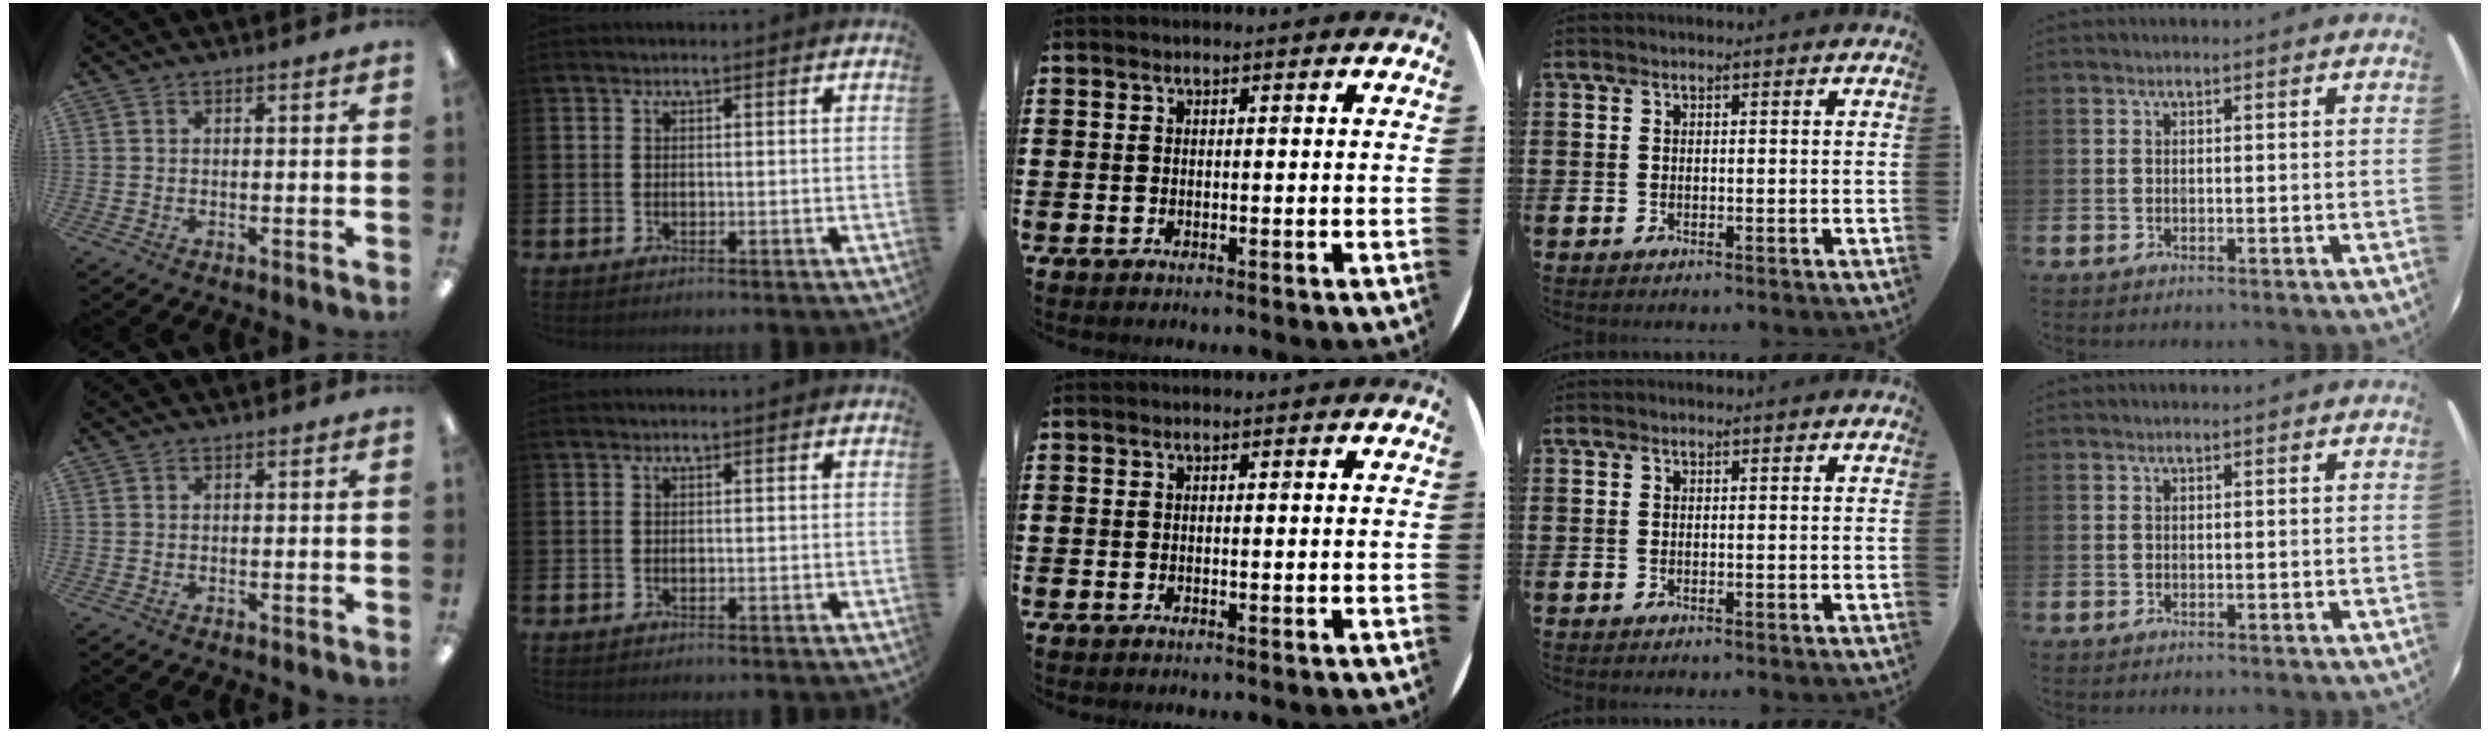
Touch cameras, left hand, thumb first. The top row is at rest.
{}